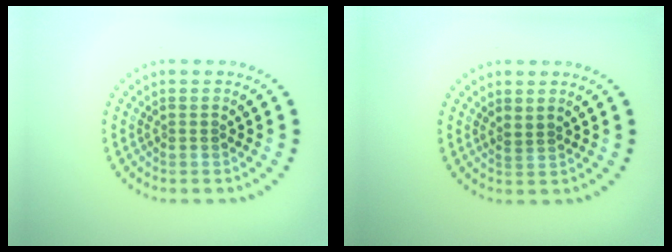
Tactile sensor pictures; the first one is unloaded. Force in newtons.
{"total": 0.6, "press": 0.3, "slide": 0.5}